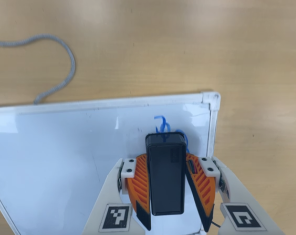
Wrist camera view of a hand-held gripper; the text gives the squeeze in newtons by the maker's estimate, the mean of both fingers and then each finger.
{"total": 12.5, "left": 14.9, "right": 10.0}